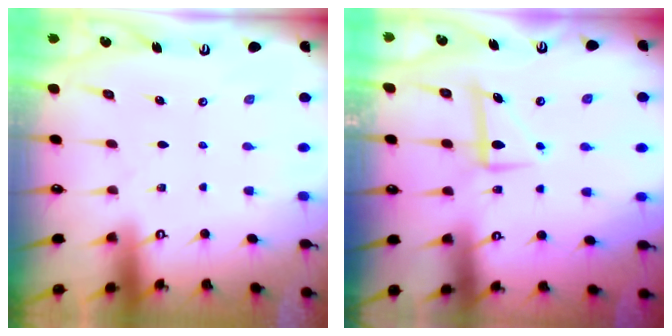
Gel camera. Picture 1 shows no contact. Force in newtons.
{"total": 6.7, "press": 6.7, "slide": 0.3}